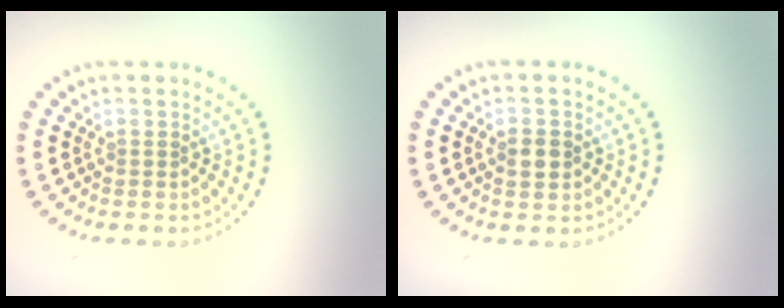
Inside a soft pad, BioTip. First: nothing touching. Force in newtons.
{"total": 2.2, "press": 2.2, "slide": 0.0}